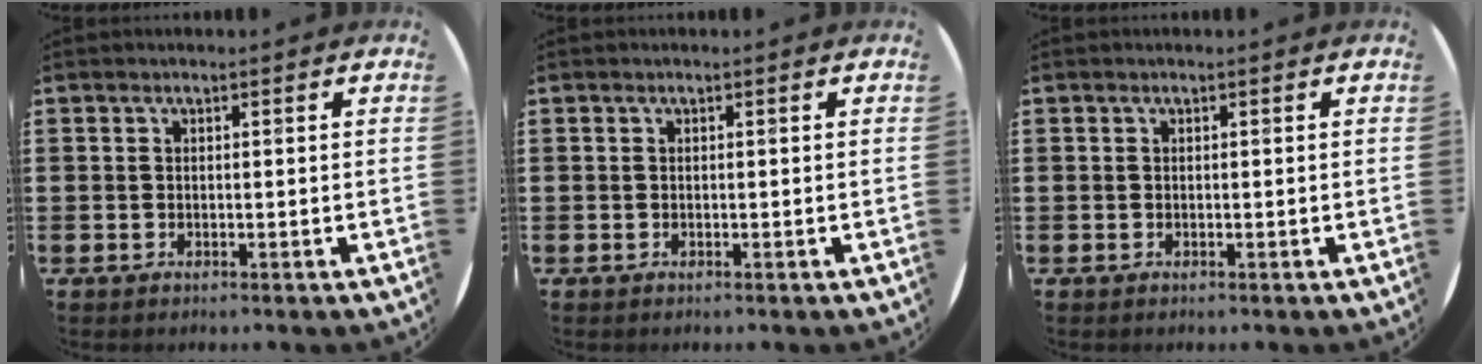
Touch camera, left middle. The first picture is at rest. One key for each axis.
{"total": 0.0}
{"total": 0.0}